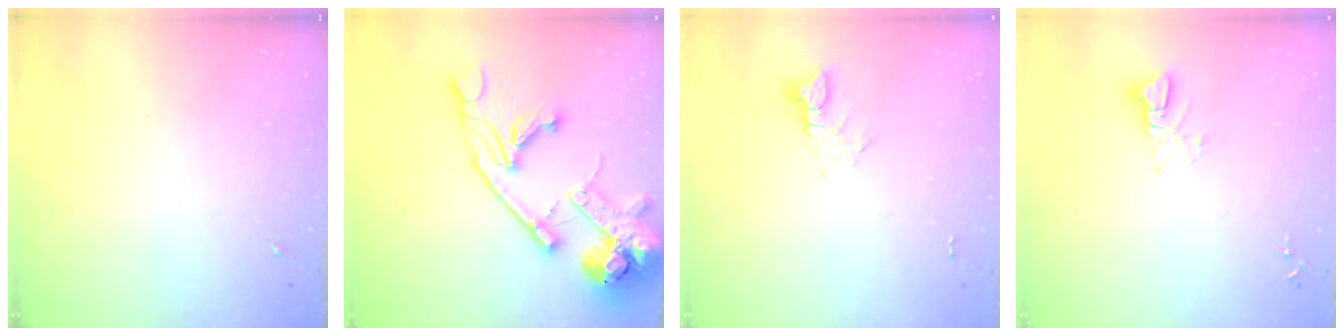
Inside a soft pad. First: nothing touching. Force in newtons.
{"total": 23.6, "press": 23.4, "slide": 3.5}
{"total": 3.1, "press": 3.1, "slide": 0.3}
{"total": 5.3, "press": 5.3, "slide": 0.3}